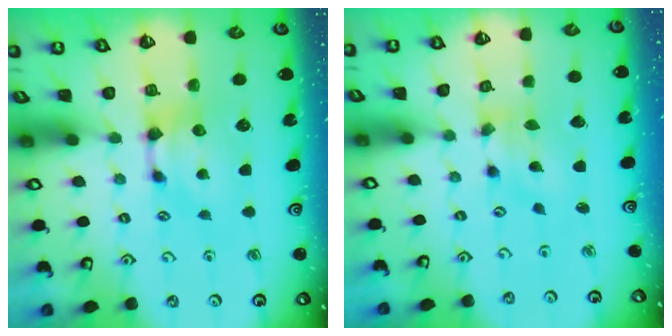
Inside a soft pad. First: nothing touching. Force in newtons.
{"total": 1.7, "press": 1.0, "slide": 1.4}